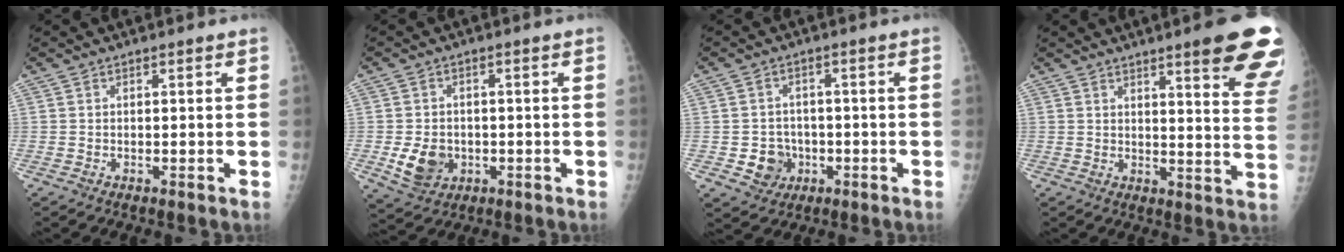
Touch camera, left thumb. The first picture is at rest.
{"total": 6.6, "force": [-1.5, 5.3, 3.6], "torque": [-0.046, 0.003, -0.016]}
{"total": 5.6, "force": [-1.6, 5.1, 1.6], "torque": [0.004, 0.011, -0.021]}
{"total": 15.4, "force": [9.9, 2.3, 11.6], "torque": [-0.108, -0.050, 0.107]}